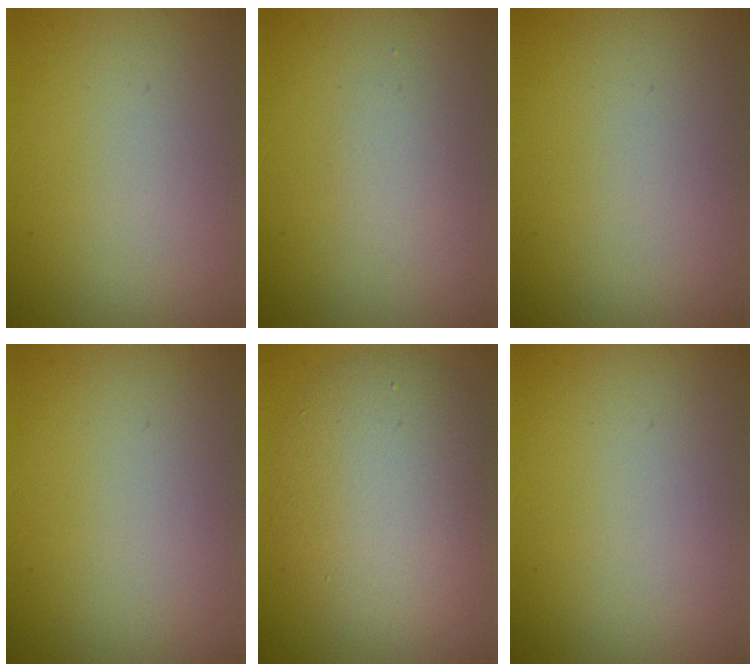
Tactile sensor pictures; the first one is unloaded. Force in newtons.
{"total": 1.1, "press": 1.1, "slide": 0.1}
{"total": 0.0}
{"total": 0.0}
{"total": 7.5, "press": 7.5, "slide": 0.4}
{"total": 0.0}